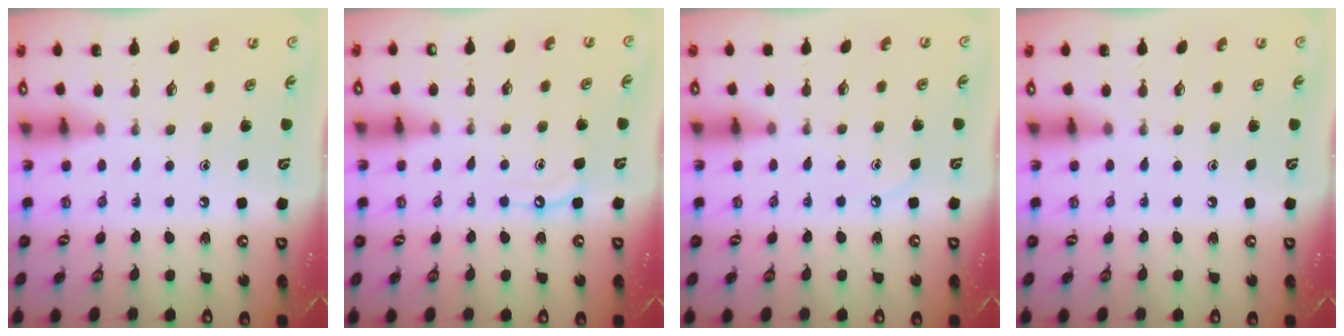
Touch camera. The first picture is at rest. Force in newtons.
{"total": 5.2, "press": 5.2, "slide": 0.5}
{"total": 3.2, "press": 3.2, "slide": 0.5}
{"total": 0.0}